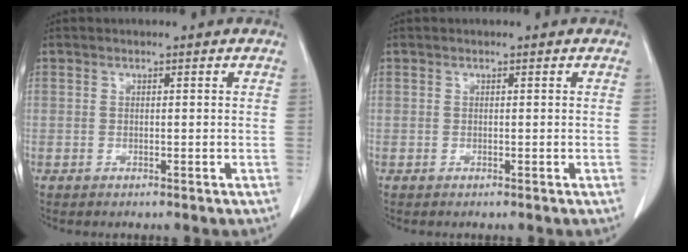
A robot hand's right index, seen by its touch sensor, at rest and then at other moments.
{"total": 0.0}